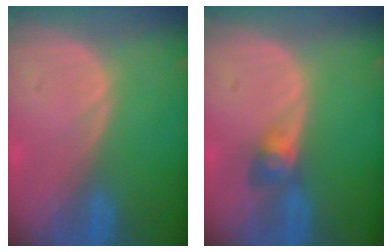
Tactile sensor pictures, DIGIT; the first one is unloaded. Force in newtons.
{"total": 3.0, "press": 2.7, "slide": 1.4}